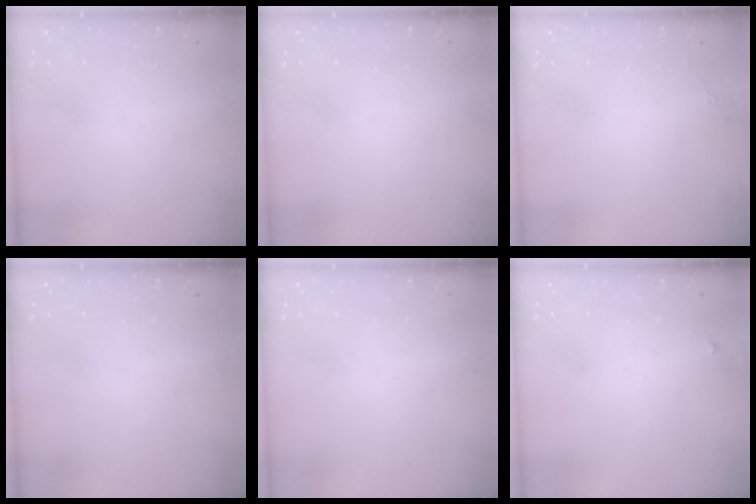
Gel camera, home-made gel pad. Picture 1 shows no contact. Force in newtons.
{"total": 1.5, "press": 1.5, "slide": 0.1}
{"total": 1.6, "press": 1.5, "slide": 0.2}
{"total": 0.0}
{"total": 0.0}
{"total": 2.2, "press": 2.2, "slide": 0.1}